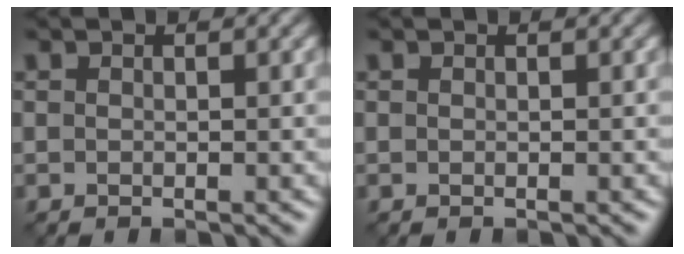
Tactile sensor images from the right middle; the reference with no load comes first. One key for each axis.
{"total": 0.0}